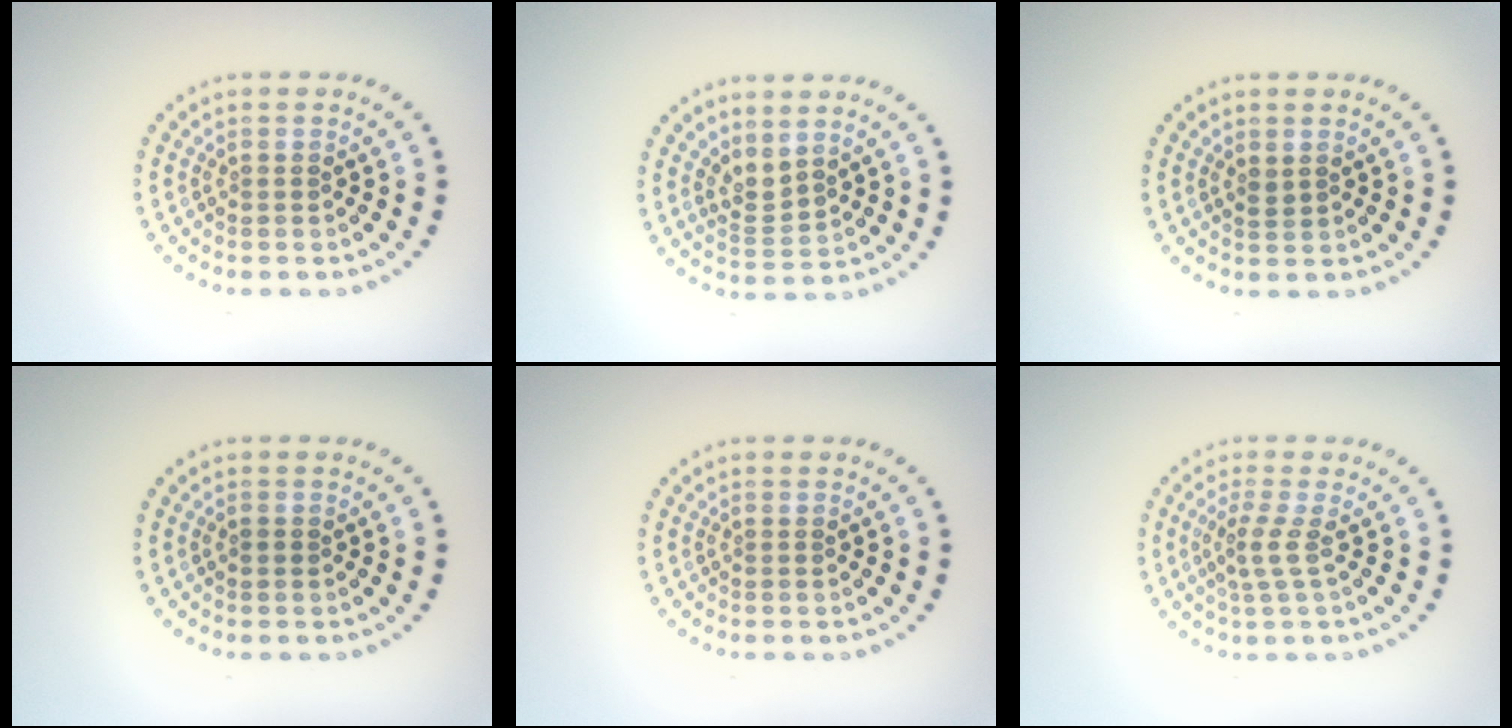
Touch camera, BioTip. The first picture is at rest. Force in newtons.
{"total": 2.1, "press": 1.5, "slide": 1.5}
{"total": 0.9, "press": 0.8, "slide": 0.3}
{"total": 0.6, "press": 0.6, "slide": 0.1}
{"total": 0.0}
{"total": 2.0, "press": 1.3, "slide": 1.5}